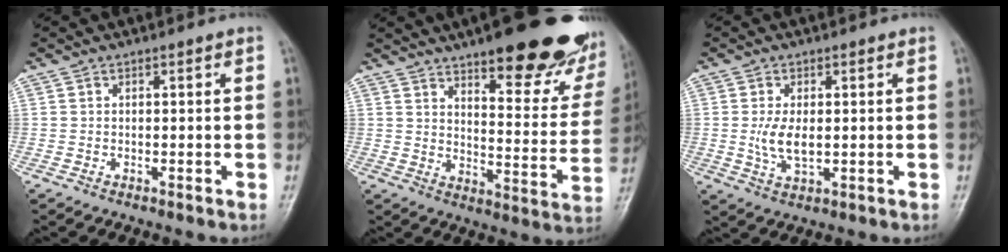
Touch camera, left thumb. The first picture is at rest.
{"total": 25.3, "force": [17.7, 7.5, 16.4], "torque": [-0.177, -0.083, 0.230]}
{"total": 5.0, "force": [0.2, 2.6, 4.3], "torque": [-0.087, -0.011, 0.007]}